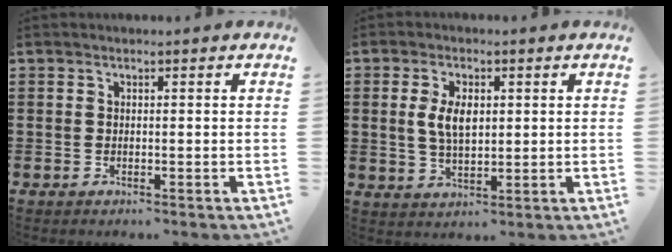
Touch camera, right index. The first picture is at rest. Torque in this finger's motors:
{"motor_torque": [1.10, 0.21, 0.31, 0.16]}